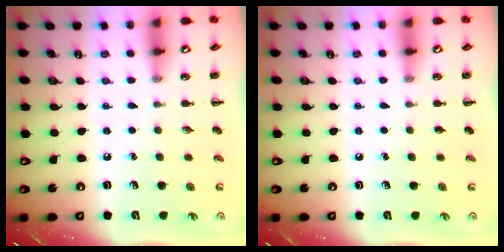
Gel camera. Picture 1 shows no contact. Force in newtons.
{"total": 0.0}